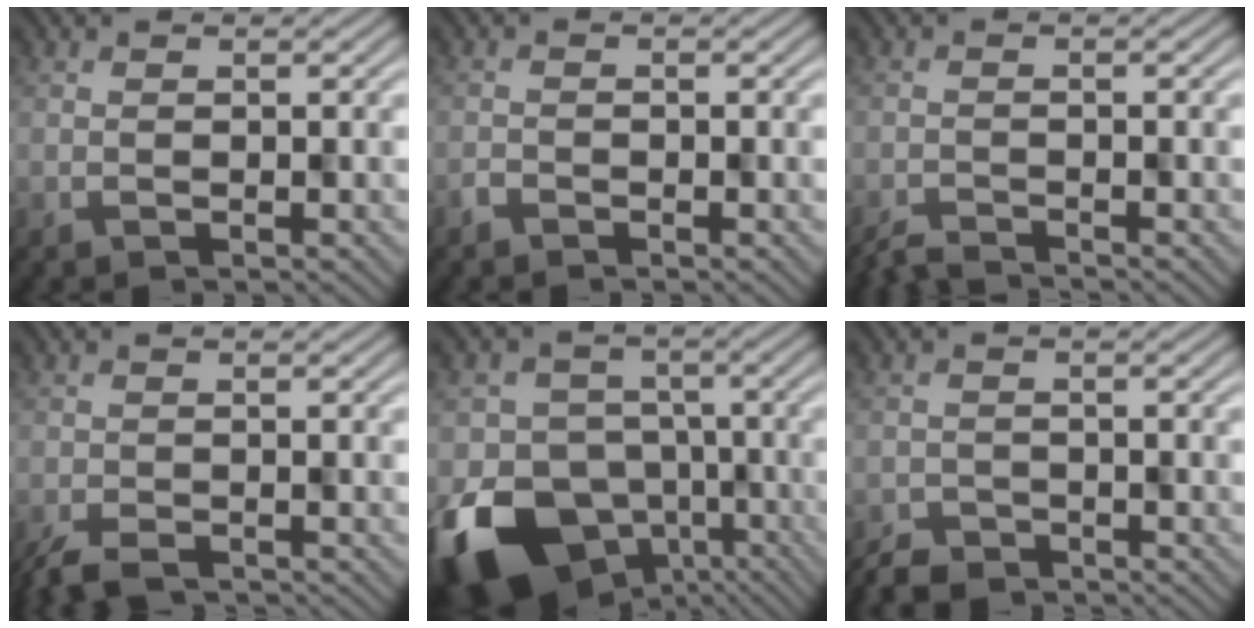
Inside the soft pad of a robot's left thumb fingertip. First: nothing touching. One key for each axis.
{"total": 1.1, "fx": -1.0, "fy": 0.2, "fz": -0.4, "tx": 0.006, "ty": -0.007, "tz": -0.016}
{"total": 2.6, "fx": -2.5, "fy": 0.2, "fz": 0.4, "tx": -0.006, "ty": -0.008, "tz": -0.050}
{"total": 4.0, "fx": -3.4, "fy": 1.0, "fz": 1.9, "tx": -0.039, "ty": -0.016, "tz": -0.057}
{"total": 15.4, "fx": -8.6, "fy": 11.2, "fz": 6.1, "tx": -0.141, "ty": -0.052, "tz": -0.109}
{"total": 3.2, "fx": -3.0, "fy": 1.0, "fz": 0.1, "tx": -0.002, "ty": -0.011, "tz": -0.051}